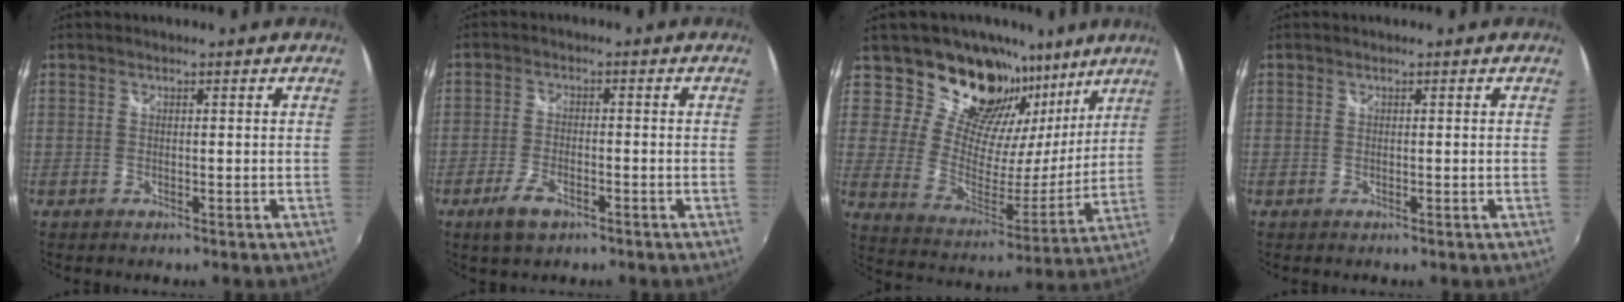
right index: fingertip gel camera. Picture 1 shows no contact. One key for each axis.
{"total": 5.2, "fx": -3.3, "fy": 2.3, "fz": 3.3, "tx": -0.085, "ty": -0.008, "tz": -0.061}
{"total": 20.8, "fx": 13.7, "fy": 12.0, "fz": 10.0, "tx": -0.161, "ty": -0.003, "tz": 0.244}
{"total": 0.0}